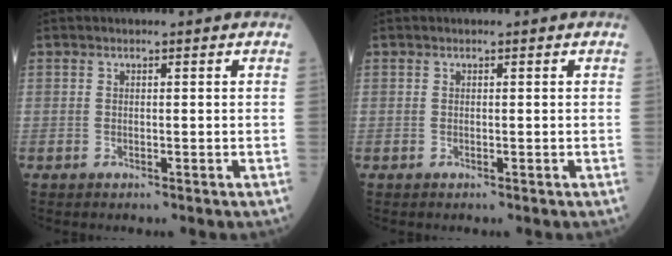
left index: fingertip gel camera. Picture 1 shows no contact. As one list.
[{"total": 0.0}]